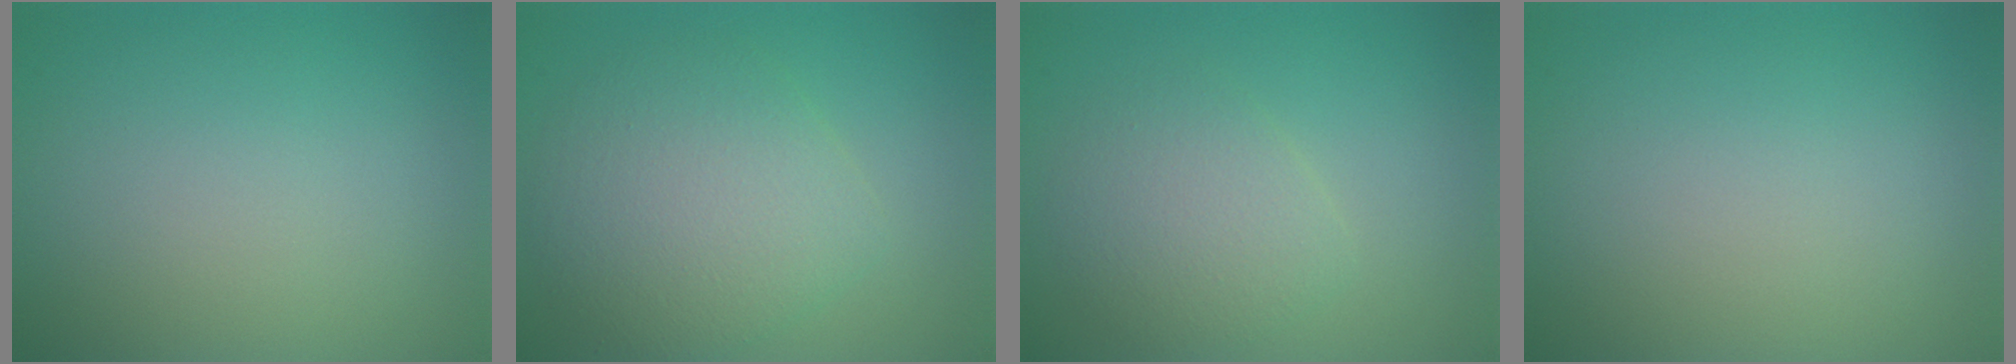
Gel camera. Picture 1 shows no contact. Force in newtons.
{"total": 5.4, "press": 5.4, "slide": 0.1}
{"total": 3.0, "press": 3.0, "slide": 0.0}
{"total": 0.0}